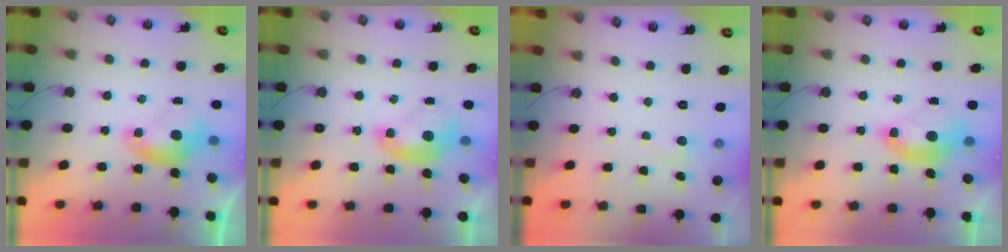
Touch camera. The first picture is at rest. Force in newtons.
{"total": 1.2, "press": 1.2, "slide": 0.3}
{"total": 2.7, "press": 2.7, "slide": 0.3}
{"total": 2.6, "press": 2.6, "slide": 0.6}